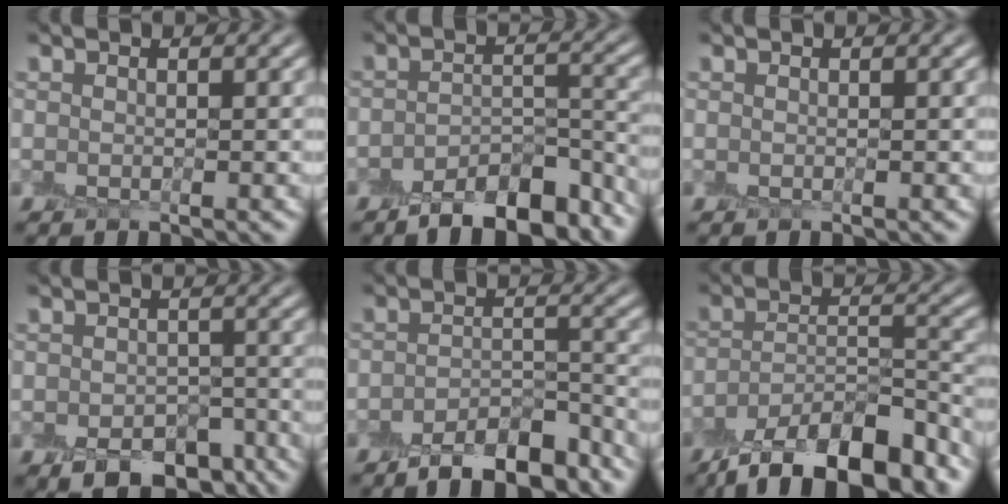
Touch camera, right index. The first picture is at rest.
{"total": 7.7, "force": [-6.0, 2.9, 3.9], "torque": [-0.053, -0.004, -0.098]}
{"total": 0.0}
{"total": 5.9, "force": [-3.8, 3.4, 2.9], "torque": [-0.041, -0.021, -0.049]}
{"total": 6.7, "force": [-5.2, 2.4, 3.4], "torque": [-0.046, -0.002, -0.086]}
{"total": 11.0, "force": [-8.3, 3.8, 6.1], "torque": [-0.104, -0.007, -0.136]}